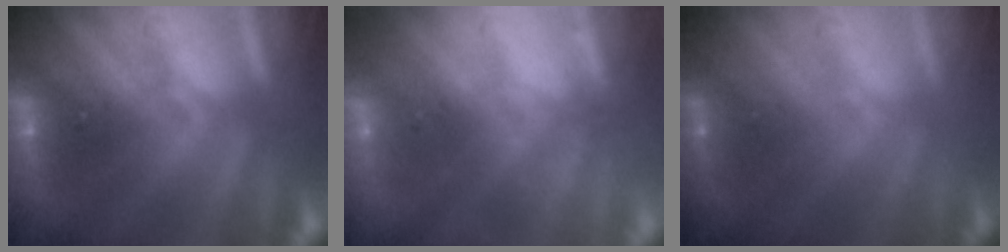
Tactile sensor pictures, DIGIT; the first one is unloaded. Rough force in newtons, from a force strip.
{"total": 2.2}
{"total": 1.6}